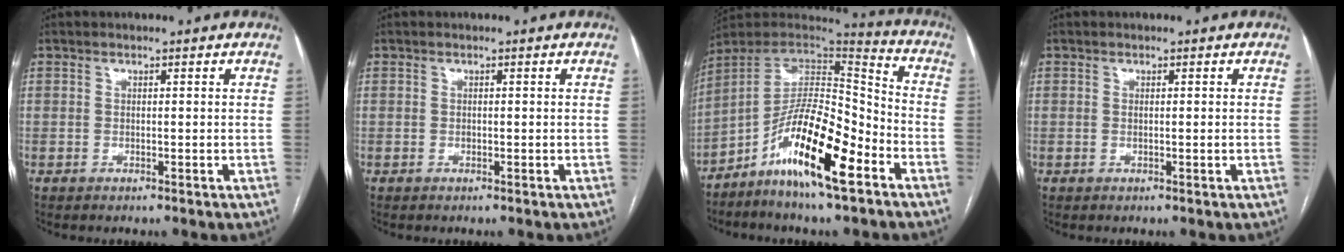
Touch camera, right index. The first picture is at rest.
{"total": 0.0}
{"total": 15.4, "force": [-7.9, 2.6, 13.0], "torque": [-0.226, 0.005, -0.139]}
{"total": 0.5, "force": [0.0, -0.1, 0.5], "torque": [-0.011, -0.002, 0.001]}